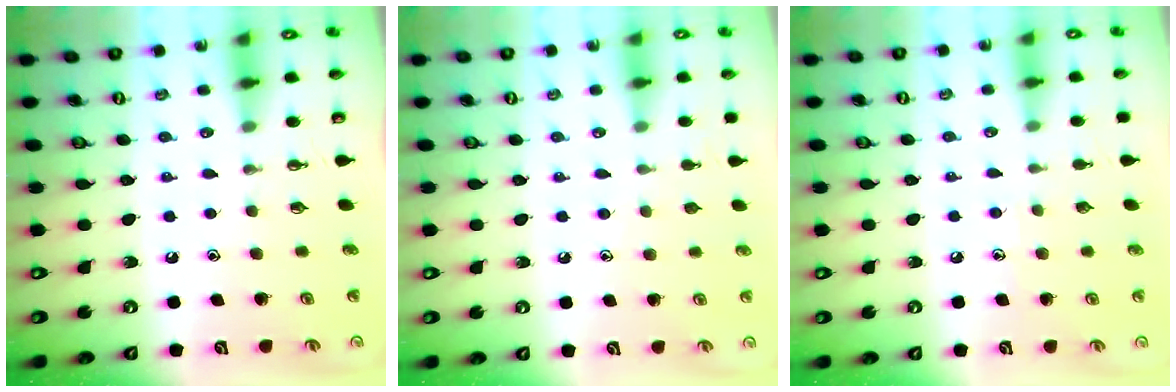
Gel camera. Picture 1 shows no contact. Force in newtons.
{"total": 3.8, "press": 3.8, "slide": 0.3}
{"total": 4.5, "press": 4.5, "slide": 0.5}